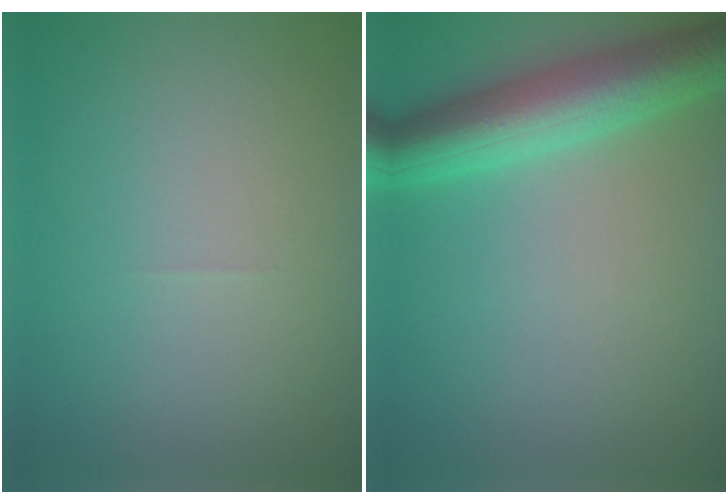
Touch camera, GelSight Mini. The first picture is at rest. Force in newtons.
{"total": 6.5, "press": 6.5, "slide": 0.1}